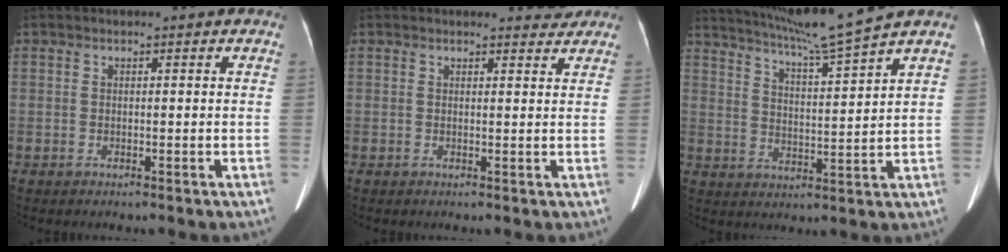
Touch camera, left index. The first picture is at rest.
{"total": 2.2, "force": [2.1, 0.4, 0.0], "torque": [-0.003, -0.005, 0.019]}
{"total": 11.0, "force": [9.5, -2.6, 4.8], "torque": [-0.086, -0.017, 0.160]}